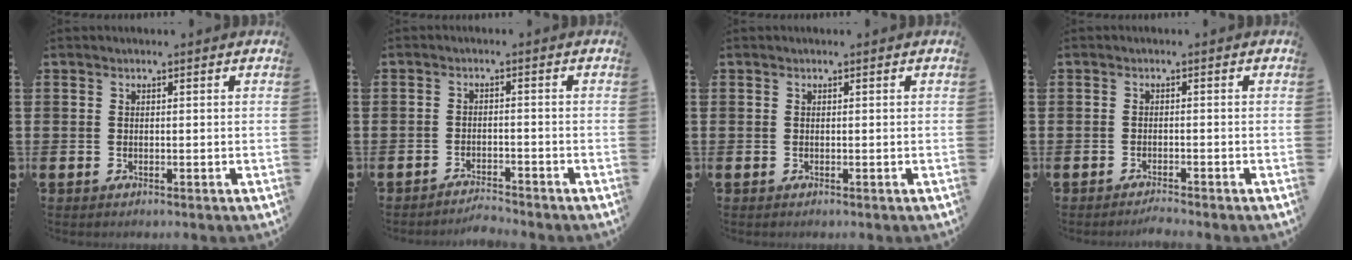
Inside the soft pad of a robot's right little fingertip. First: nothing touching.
{"total": 2.2, "force": [-2.2, -0.1, 0.0], "torque": [-0.006, 0.003, -0.046]}
{"total": 0.0}
{"total": 1.2, "force": [-1.1, -0.1, 0.2], "torque": [-0.006, -0.001, -0.023]}